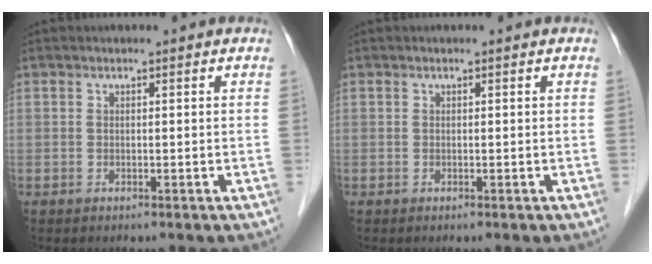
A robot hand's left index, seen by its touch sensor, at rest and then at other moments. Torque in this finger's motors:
{"motor_torque": [0.00, 0.00, 0.00, 0.00]}